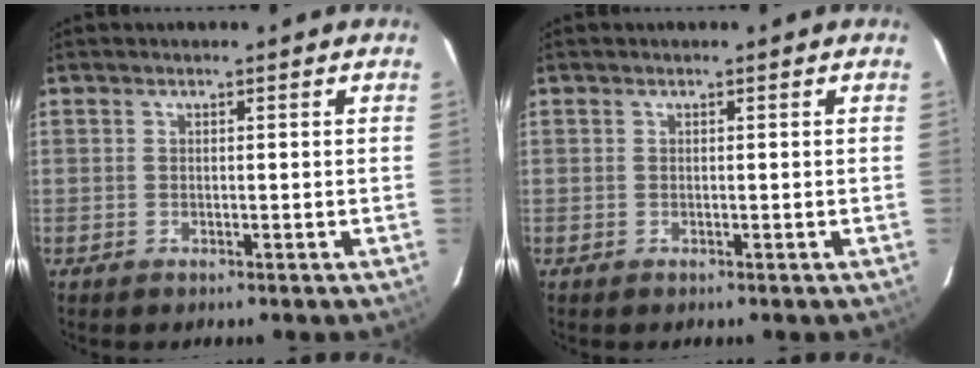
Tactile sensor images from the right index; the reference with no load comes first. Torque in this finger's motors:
{"motor_torque": [0.00, 0.00, 0.00, 0.00]}